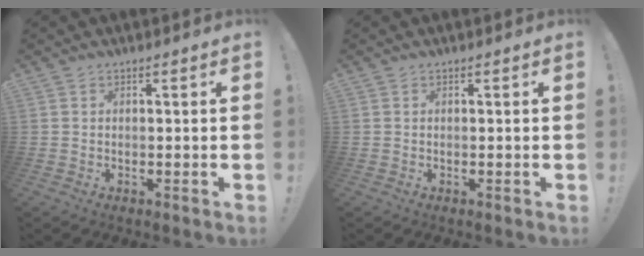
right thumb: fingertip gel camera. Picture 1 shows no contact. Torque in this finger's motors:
{"motor_torque": [0.00, 0.00, -0.07, 0.06, 0.03]}